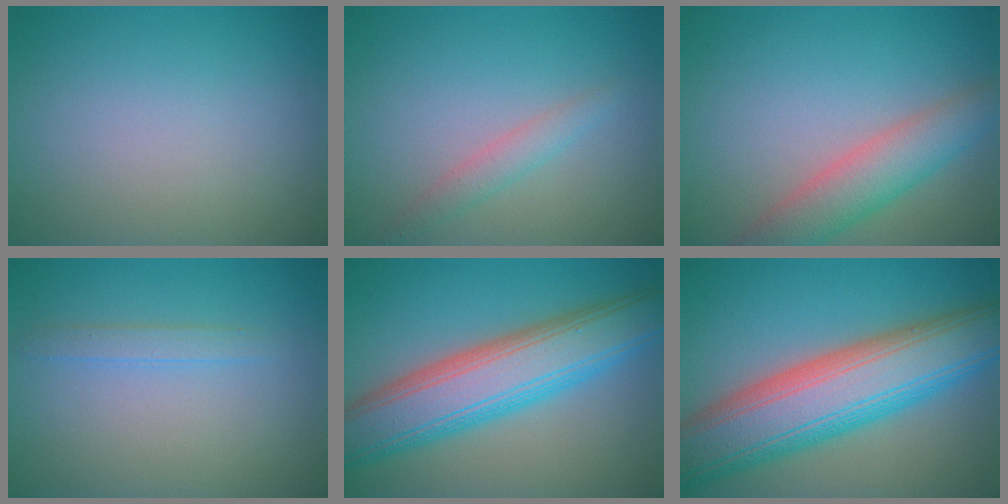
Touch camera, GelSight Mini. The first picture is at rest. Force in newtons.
{"total": 1.6, "press": 1.6, "slide": 0.1}
{"total": 4.9, "press": 4.9, "slide": 0.3}
{"total": 1.3, "press": 1.3, "slide": 0.0}
{"total": 9.6, "press": 9.6, "slide": 0.4}
{"total": 12.0, "press": 12.0, "slide": 0.6}